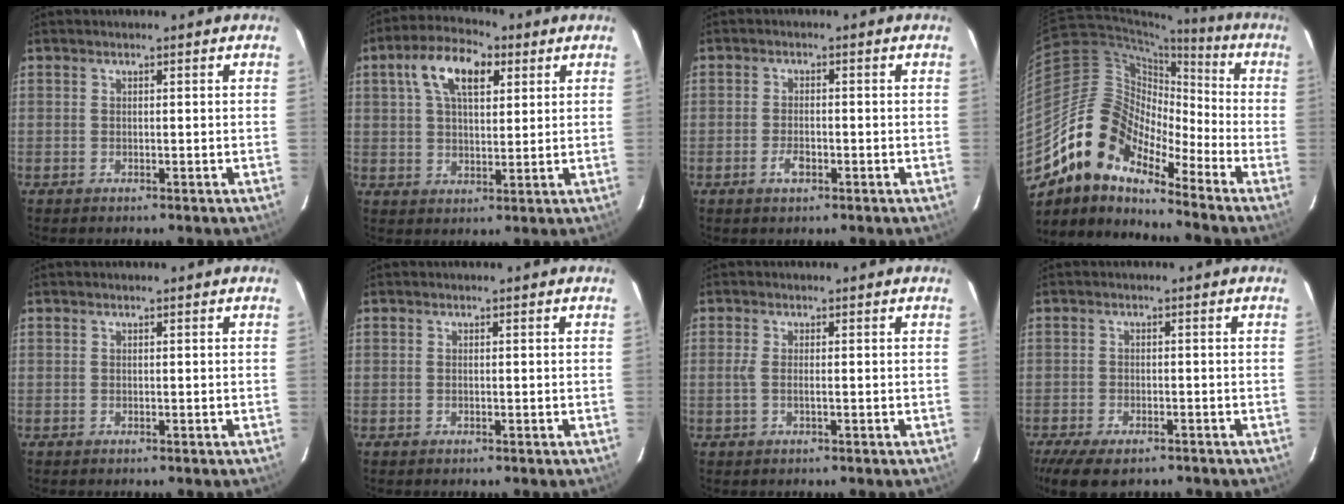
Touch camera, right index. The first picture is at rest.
{"total": 11.0, "force": [4.6, 5.5, 8.2], "torque": [-0.150, 0.032, 0.078]}
{"total": 3.0, "force": [-1.4, 1.5, 2.2], "torque": [-0.046, -0.001, -0.023]}
{"total": 15.2, "force": [-11.6, 6.2, 7.7], "torque": [-0.126, 0.008, -0.235]}
{"total": 0.0}
{"total": 0.0}
{"total": 2.3, "force": [-0.3, 0.4, 2.2], "torque": [-0.046, -0.001, -0.006]}
{"total": 9.5, "force": [-7.0, 3.8, 5.3], "torque": [-0.126, -0.032, -0.117]}